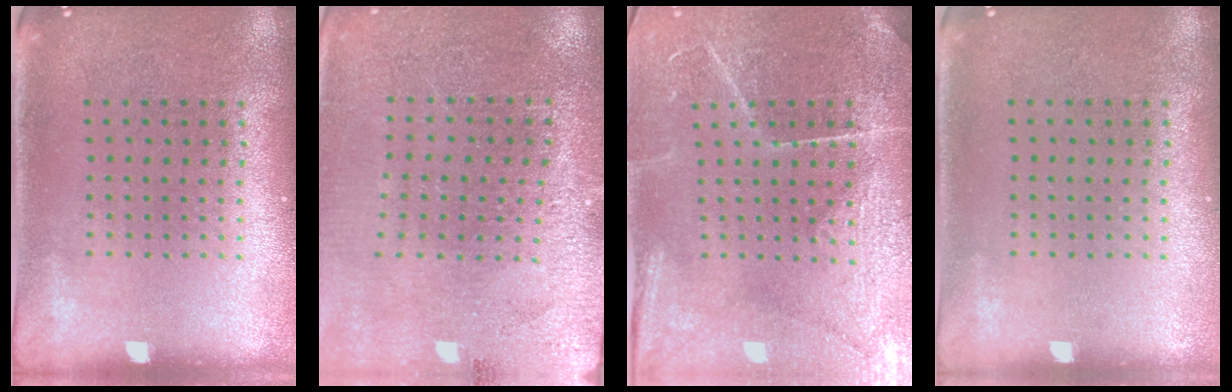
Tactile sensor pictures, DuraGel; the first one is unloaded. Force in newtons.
{"total": 2.8, "press": 2.8, "slide": 0.1}
{"total": 3.9, "press": 3.6, "slide": 1.4}
{"total": 0.0}